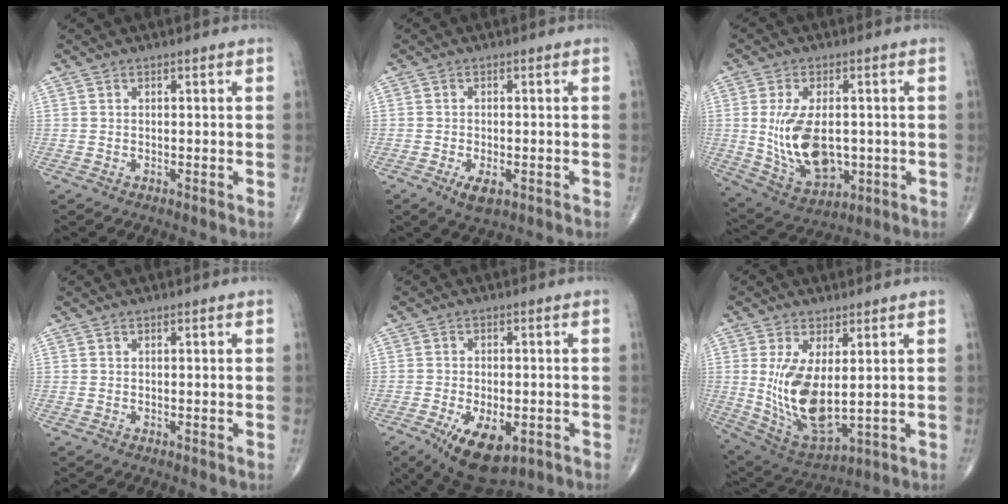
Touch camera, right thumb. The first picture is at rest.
{"total": 2.1, "force": [-0.7, 1.0, 1.7], "torque": [-0.030, -0.004, -0.010]}
{"total": 14.1, "force": [-0.5, 8.2, 11.4], "torque": [-0.197, -0.010, 0.013]}
{"total": 0.0}
{"total": 11.3, "force": [-4.9, 5.5, 8.5], "torque": [-0.135, -0.002, -0.065]}
{"total": 13.8, "force": [1.1, 6.4, 12.2], "torque": [-0.229, -0.024, 0.043]}